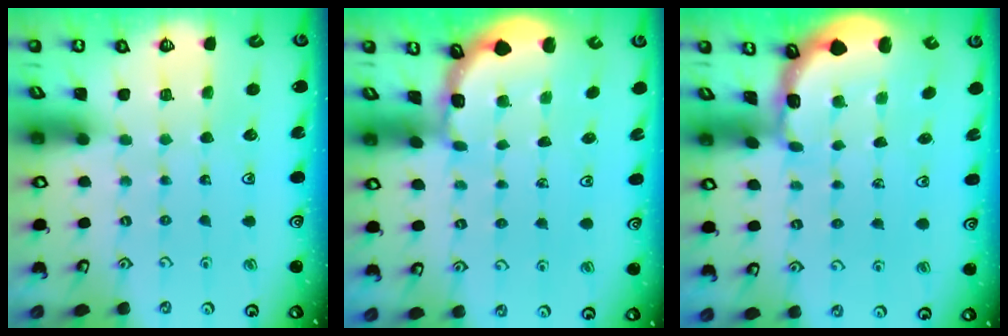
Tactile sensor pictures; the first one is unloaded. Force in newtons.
{"total": 1.2, "press": 1.2, "slide": 0.3}
{"total": 1.4, "press": 1.4, "slide": 0.1}